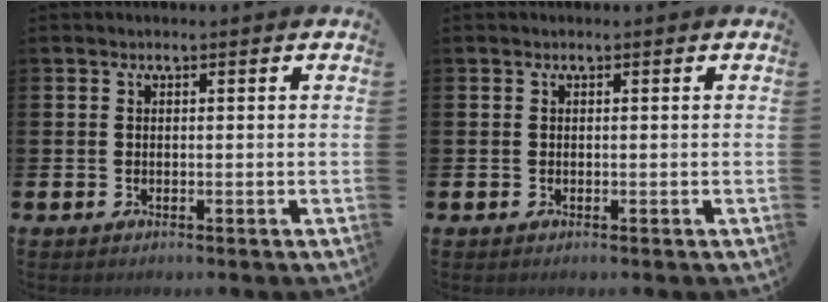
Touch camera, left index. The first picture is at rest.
{"total": 0.0}